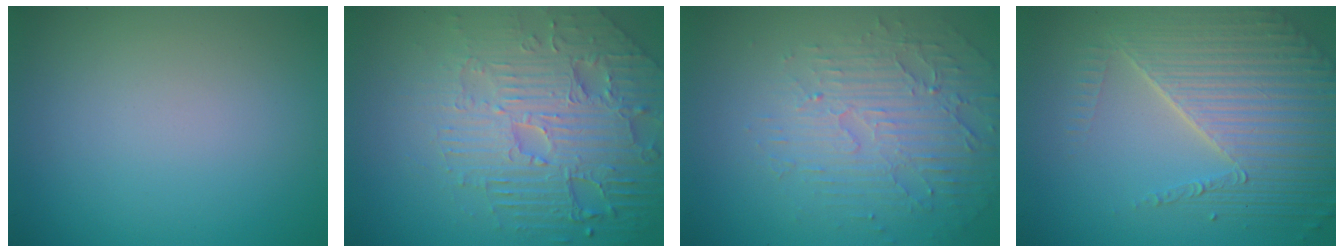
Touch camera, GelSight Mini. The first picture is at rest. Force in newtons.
{"total": 7.9, "press": 5.7, "slide": 5.4}
{"total": 5.3, "press": 3.4, "slide": 4.0}
{"total": 7.6, "press": 5.4, "slide": 5.3}